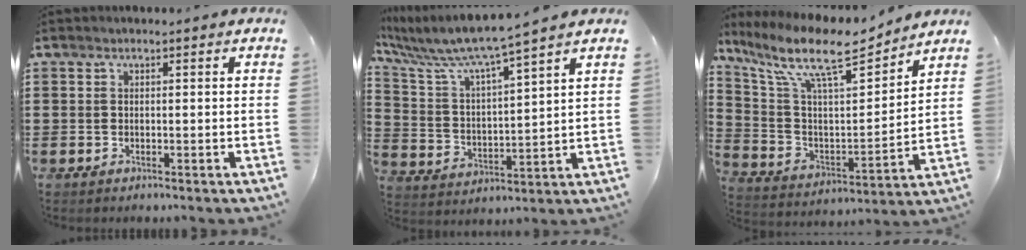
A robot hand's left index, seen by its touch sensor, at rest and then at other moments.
{"total": 6.8, "force": [6.1, -0.3, 3.0], "torque": [-0.088, -0.044, 0.098]}
{"total": 12.6, "force": [9.5, 2.9, 7.7], "torque": [-0.178, -0.051, 0.161]}